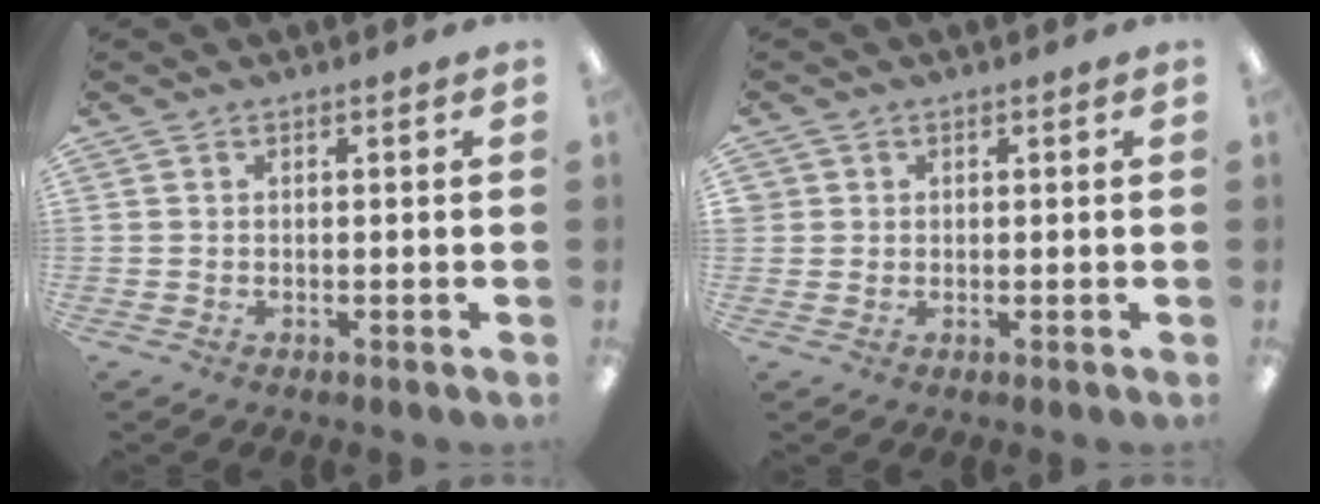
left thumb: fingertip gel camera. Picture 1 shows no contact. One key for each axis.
{"total": 1.7, "fx": 0.5, "fy": 1.6, "fz": -0.1, "tx": 0.000, "ty": 0.003, "tz": 0.009}